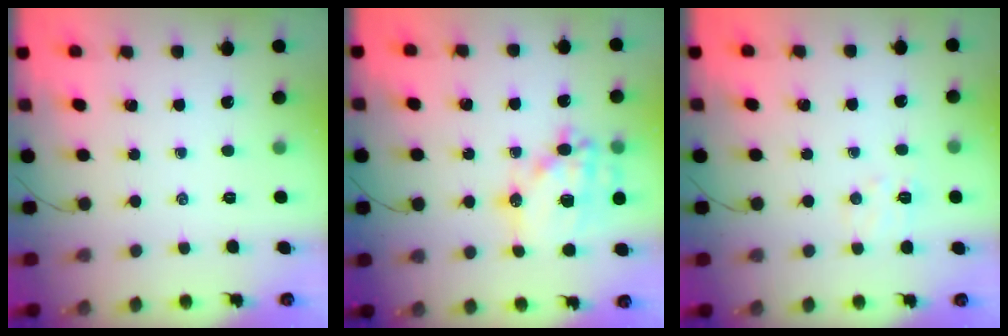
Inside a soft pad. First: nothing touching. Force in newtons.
{"total": 19.0, "press": 18.6, "slide": 3.7}
{"total": 5.6, "press": 5.5, "slide": 1.2}